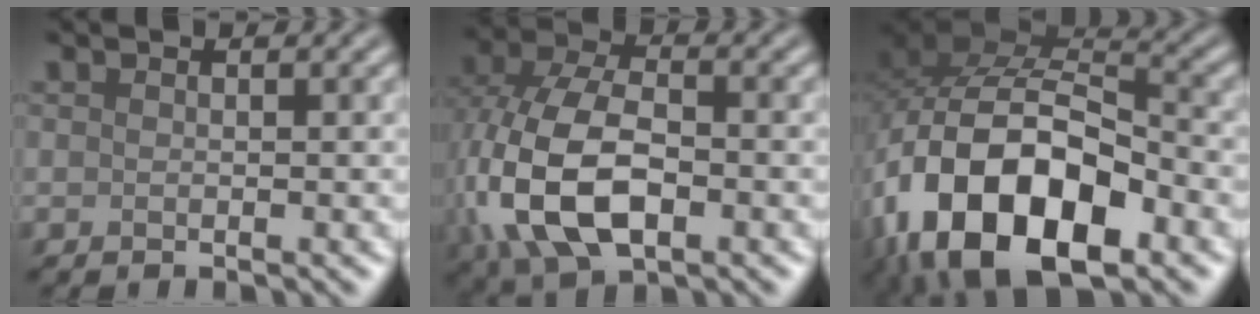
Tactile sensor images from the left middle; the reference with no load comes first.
{"total": 11.2, "force": [-2.4, 6.7, 8.6], "torque": [-0.205, -0.011, -0.051]}
{"total": 15.6, "force": [-5.7, 9.0, 11.4], "torque": [-0.198, -0.005, -0.107]}